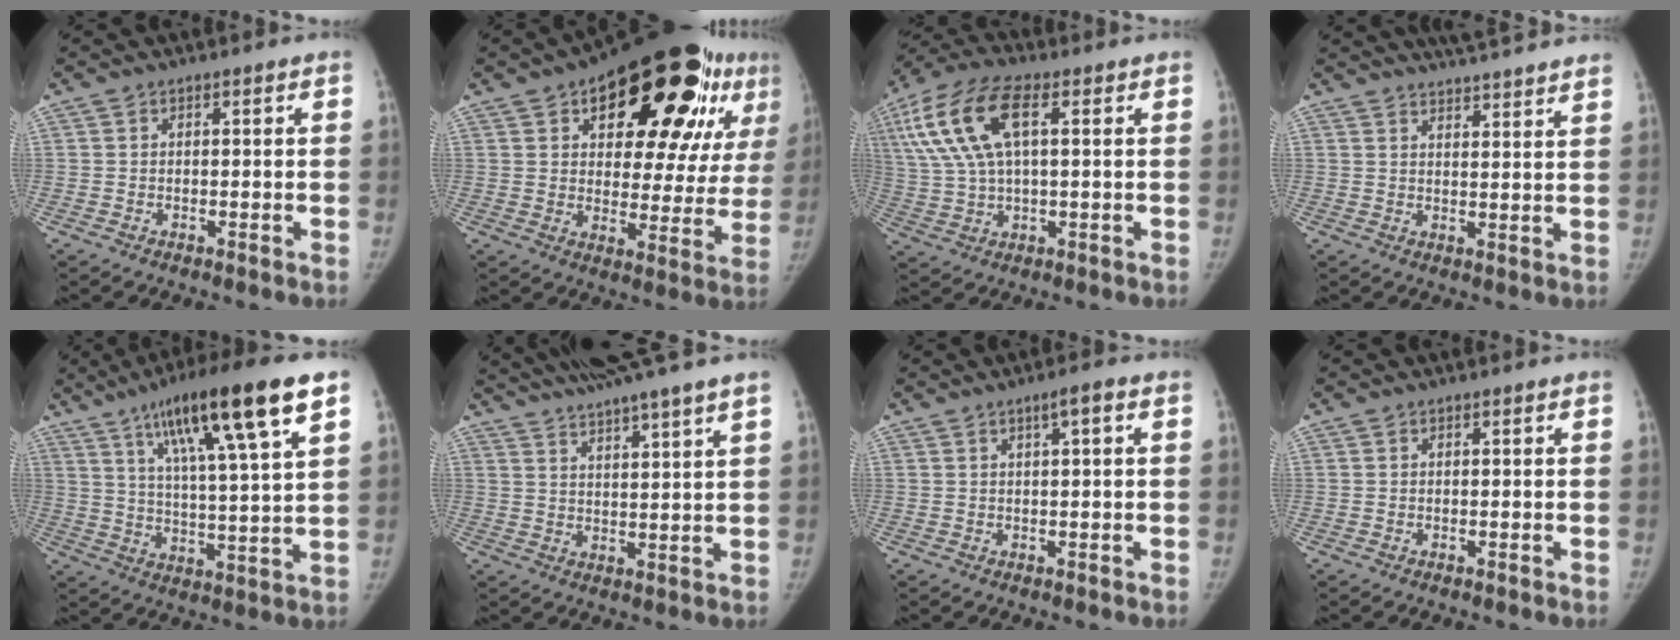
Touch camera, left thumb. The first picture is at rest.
{"total": 29.1, "force": [13.8, 13.1, 22.1], "torque": [-0.264, -0.007, 0.197]}
{"total": 15.6, "force": [4.6, 7.1, 13.1], "torque": [-0.281, 0.024, 0.085]}
{"total": 12.0, "force": [10.9, 1.4, 4.8], "torque": [-0.057, -0.024, 0.142]}
{"total": 19.9, "force": [10.8, 2.6, 16.6], "torque": [-0.261, -0.023, 0.177]}
{"total": 14.6, "force": [11.7, 0.2, 8.6], "torque": [-0.132, -0.024, 0.177]}
{"total": 2.8, "force": [1.1, 0.3, 2.6], "torque": [-0.040, 0.005, 0.016]}
{"total": 0.0}